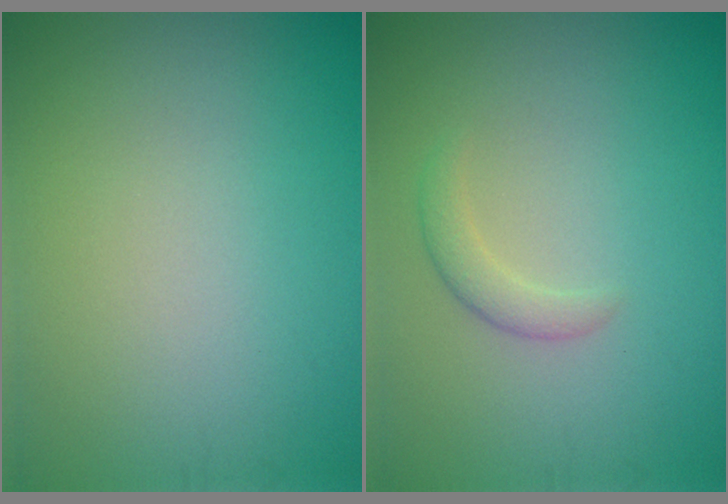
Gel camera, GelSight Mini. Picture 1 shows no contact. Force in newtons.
{"total": 1.6, "press": 1.6, "slide": 0.1}